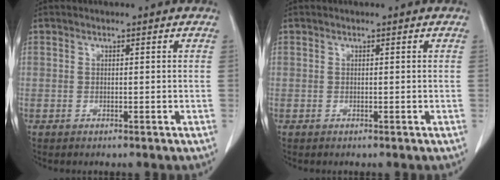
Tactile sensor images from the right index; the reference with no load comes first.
{"total": 0.0}